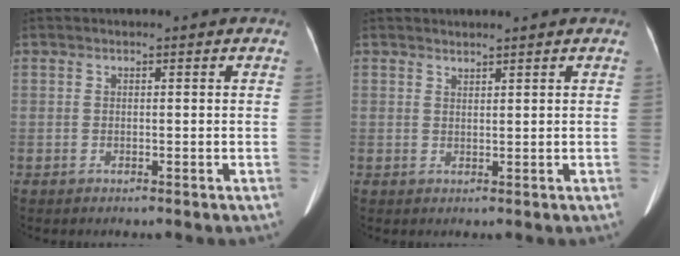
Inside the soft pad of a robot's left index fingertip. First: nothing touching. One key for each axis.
{"total": 1.2, "fx": 1.2, "fy": 0.2, "fz": 0.0, "tx": -0.004, "ty": 0.001, "tz": 0.022}